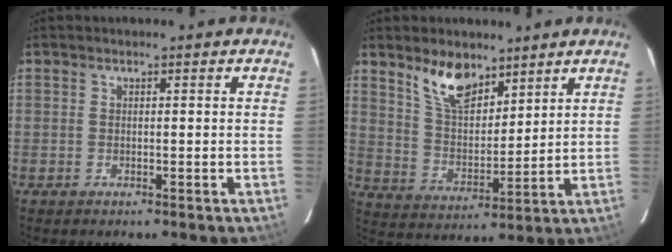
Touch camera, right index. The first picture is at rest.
{"total": 10.0, "force": [7.2, 4.5, 5.4], "torque": [-0.095, 0.004, 0.141]}